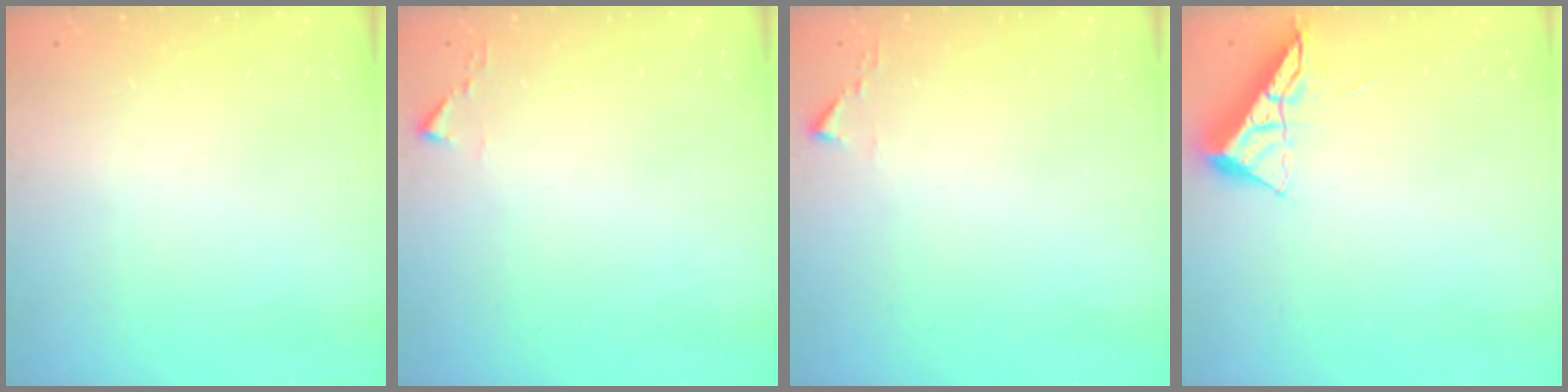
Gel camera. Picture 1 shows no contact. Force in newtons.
{"total": 2.4, "press": 2.4, "slide": 0.3}
{"total": 2.4, "press": 2.4, "slide": 0.3}
{"total": 6.0, "press": 5.9, "slide": 0.6}